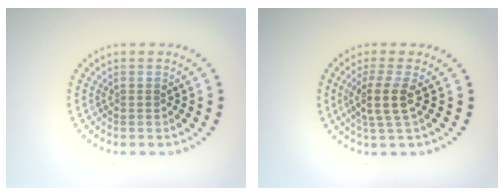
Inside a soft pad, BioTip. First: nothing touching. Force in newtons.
{"total": 2.8, "press": 2.3, "slide": 1.6}